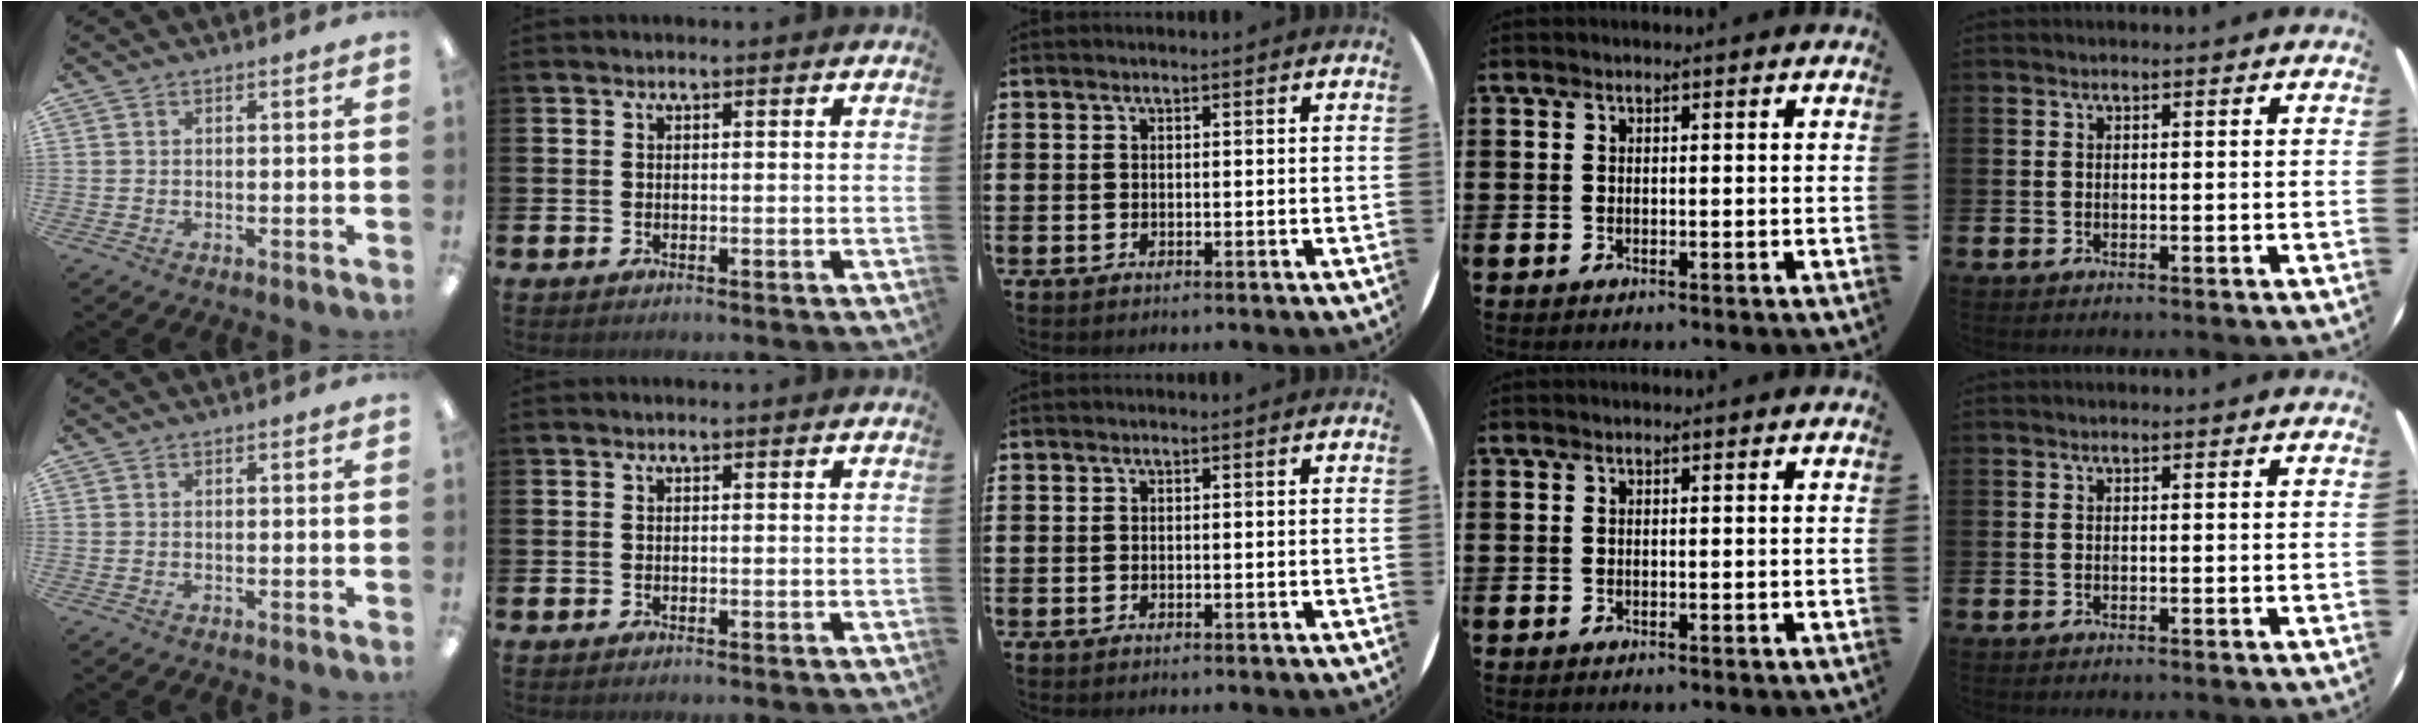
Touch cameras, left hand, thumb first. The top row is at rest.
{}